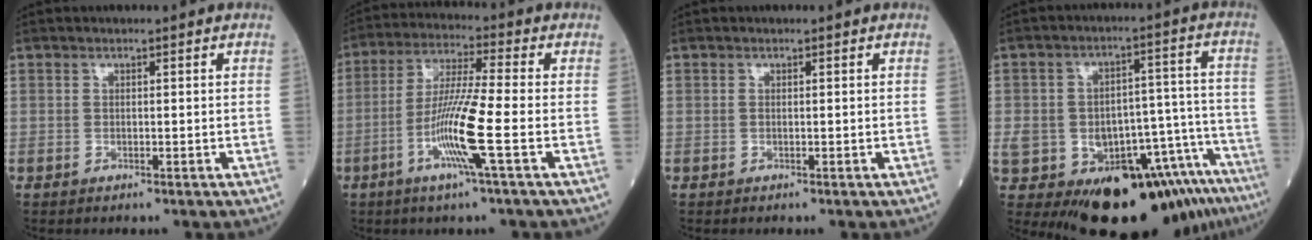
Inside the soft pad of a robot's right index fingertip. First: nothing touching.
{"total": 9.6, "force": [-3.2, -1.4, 9.0], "torque": [-0.176, -0.009, -0.067]}
{"total": 0.0}
{"total": 20.0, "force": [-13.1, 7.9, 13.0], "torque": [-0.159, 0.036, -0.170]}